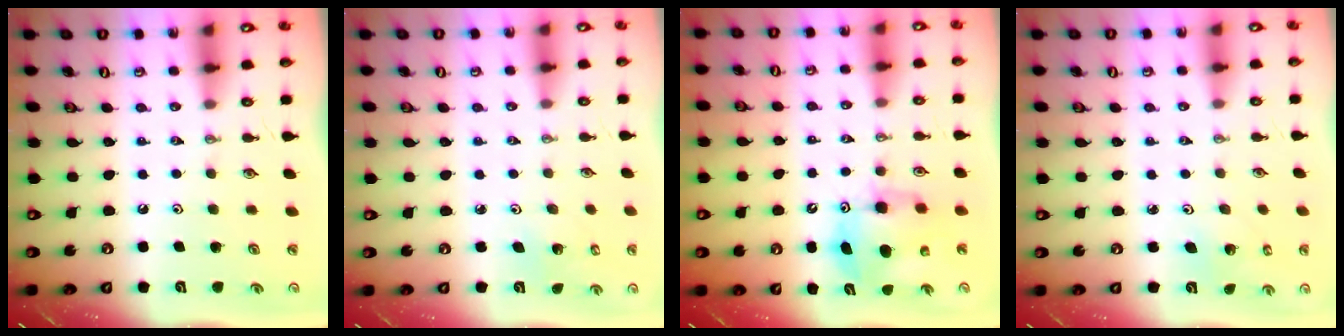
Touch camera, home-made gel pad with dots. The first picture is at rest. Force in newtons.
{"total": 2.0, "press": 2.0, "slide": 0.1}
{"total": 9.0, "press": 9.0, "slide": 0.5}
{"total": 2.2, "press": 2.2, "slide": 0.2}